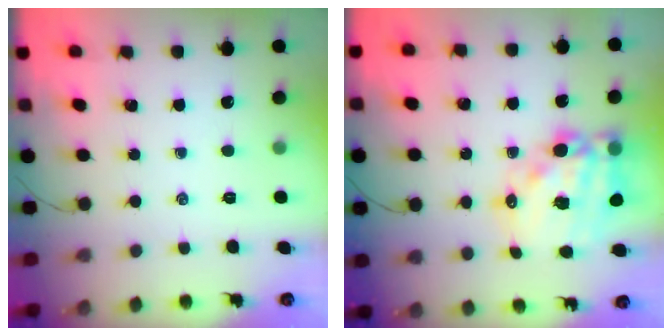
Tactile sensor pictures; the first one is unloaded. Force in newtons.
{"total": 17.9, "press": 17.5, "slide": 4.1}